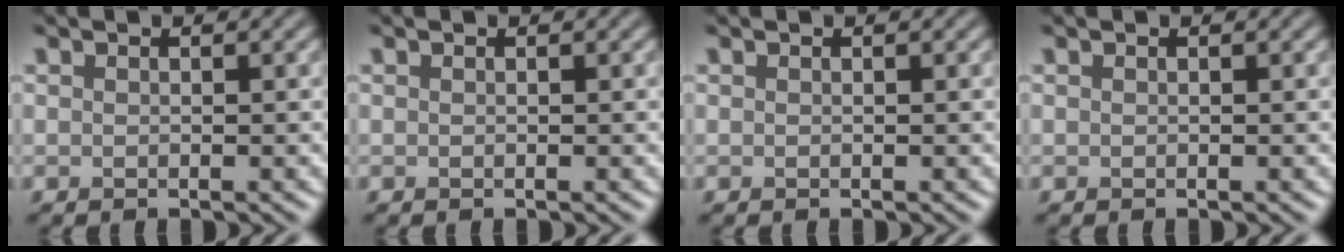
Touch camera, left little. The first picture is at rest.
{"total": 0.0}
{"total": 0.0}
{"total": 0.0}